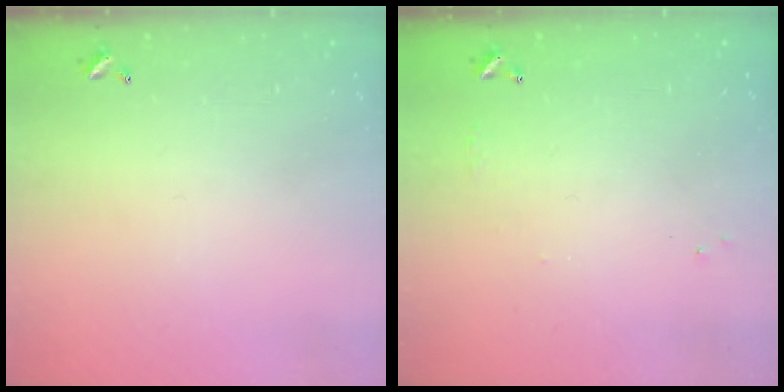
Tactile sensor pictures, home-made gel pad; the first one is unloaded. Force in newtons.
{"total": 4.3, "press": 4.3, "slide": 0.6}